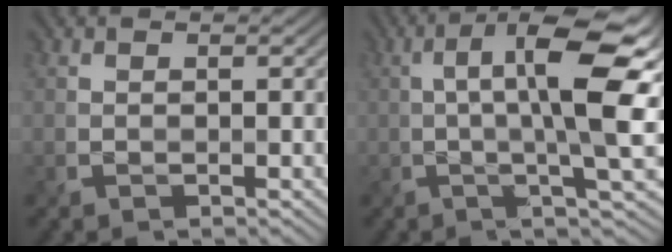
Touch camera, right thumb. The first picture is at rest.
{"total": 12.1, "force": [1.8, 2.9, 11.6], "torque": [-0.187, 0.003, 0.028]}